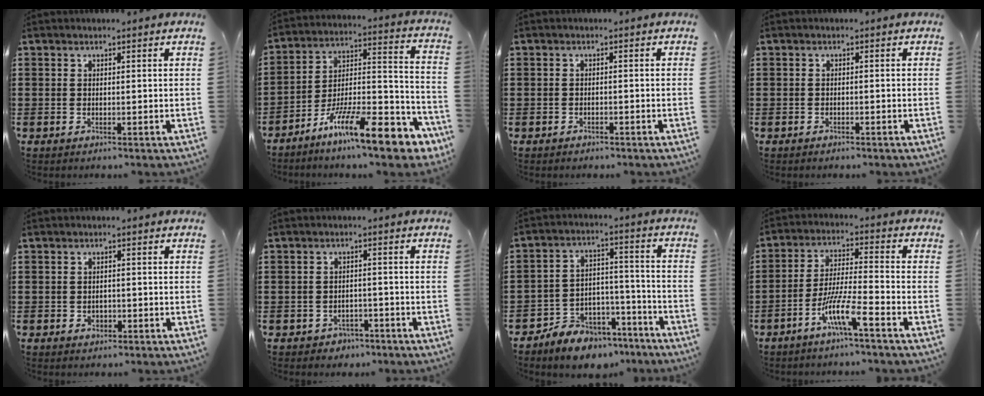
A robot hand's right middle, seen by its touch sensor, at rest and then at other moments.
{"total": 15.1, "force": [-10.7, 3.3, 10.1], "torque": [-0.160, 0.030, -0.187]}
{"total": 1.6, "force": [-1.5, 0.6, 0.0], "torque": [-0.004, 0.005, -0.033]}
{"total": 1.4, "force": [-1.2, 0.5, 0.0], "torque": [-0.005, 0.005, -0.028]}
{"total": 1.6, "force": [-0.9, 1.1, 0.6], "torque": [-0.016, 0.002, -0.020]}
{"total": 2.6, "force": [-2.4, 0.9, -0.1], "torque": [-0.007, 0.003, -0.053]}
{"total": 7.8, "force": [-7.1, 3.1, 0.5], "torque": [-0.008, 0.029, -0.137]}
{"total": 8.3, "force": [-5.4, 0.7, 6.3], "torque": [-0.130, -0.005, -0.104]}